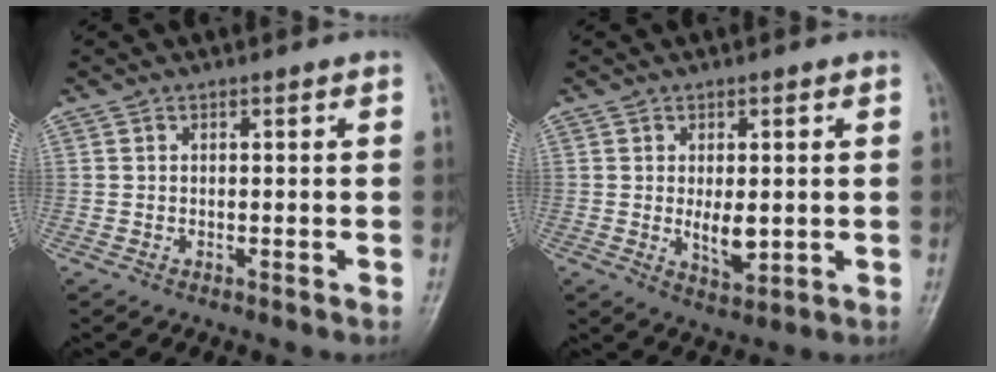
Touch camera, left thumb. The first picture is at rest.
{"total": 5.6, "force": [0.0, 2.7, 4.9], "torque": [-0.068, -0.014, 0.007]}